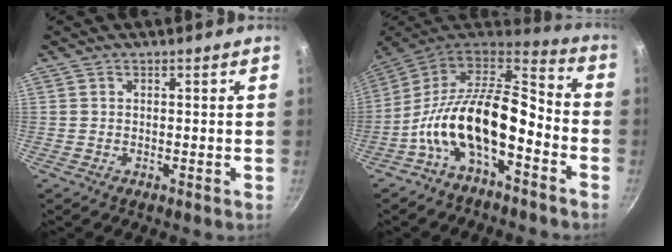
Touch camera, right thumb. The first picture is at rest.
{"total": 17.6, "force": [-5.4, 8.7, 14.3], "torque": [-0.250, 0.061, -0.115]}